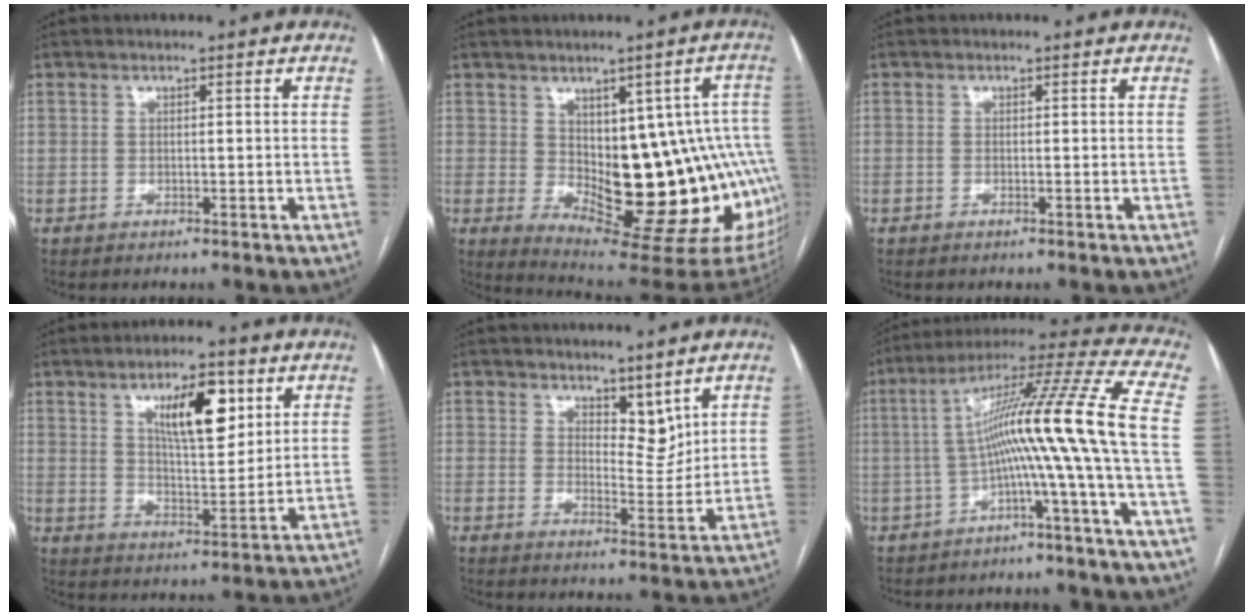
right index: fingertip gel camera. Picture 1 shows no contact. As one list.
[{"total": 21.5, "force": [-1.4, 8.2, 19.8], "torque": [-0.179, 0.014, 0.008]}, {"total": 0.0}, {"total": 10.6, "force": [4.8, 3.4, 8.9], "torque": [-0.147, 0.004, 0.083]}, {"total": 4.9, "force": [3.6, 2.3, 2.3], "torque": [-0.030, -0.010, 0.065]}, {"total": 14.7, "force": [-2.4, -2.5, 14.3], "torque": [-0.220, 0.035, -0.048]}]